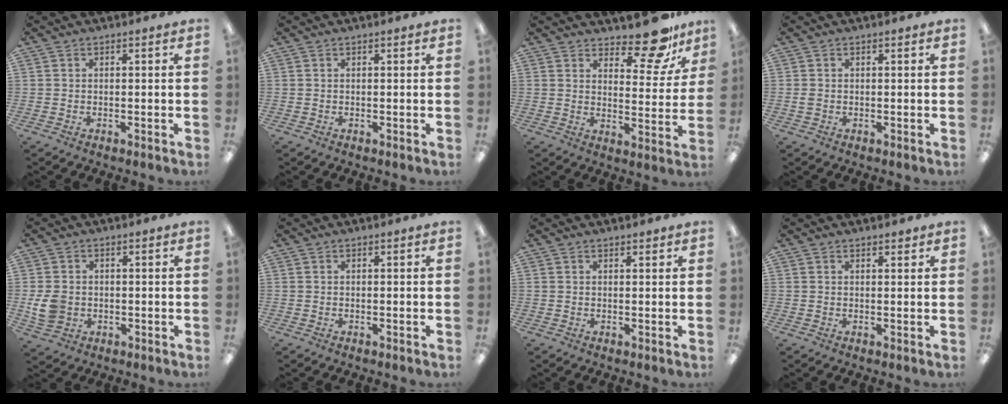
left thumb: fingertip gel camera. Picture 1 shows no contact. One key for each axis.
{"total": 0.0}
{"total": 12.3, "fx": 9.7, "fy": 4.3, "fz": 6.2, "tx": -0.072, "ty": -0.068, "tz": 0.167}
{"total": 1.0, "fx": 0.0, "fy": 0.8, "fz": 0.6, "tx": -0.011, "ty": 0.003, "tz": -0.001}
{"total": 6.3, "fx": -0.4, "fy": 5.3, "fz": 3.4, "tx": -0.064, "ty": 0.003, "tz": -0.007}
{"total": 0.0}
{"total": 0.9, "fx": 0.8, "fy": 0.3, "fz": 0.3, "tx": 0.001, "ty": -0.004, "tz": 0.014}
{"total": 1.1, "fx": 1.0, "fy": 0.4, "fz": 0.4, "tx": -0.001, "ty": -0.004, "tz": 0.017}